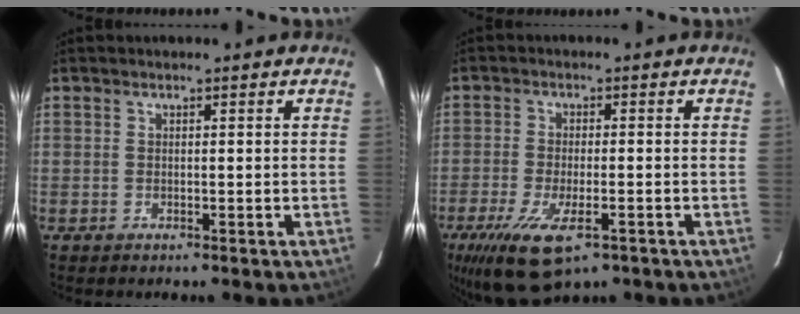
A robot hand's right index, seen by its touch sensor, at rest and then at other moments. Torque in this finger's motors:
{"motor_torque": [1.33, -0.81, 0.63, 0.13]}